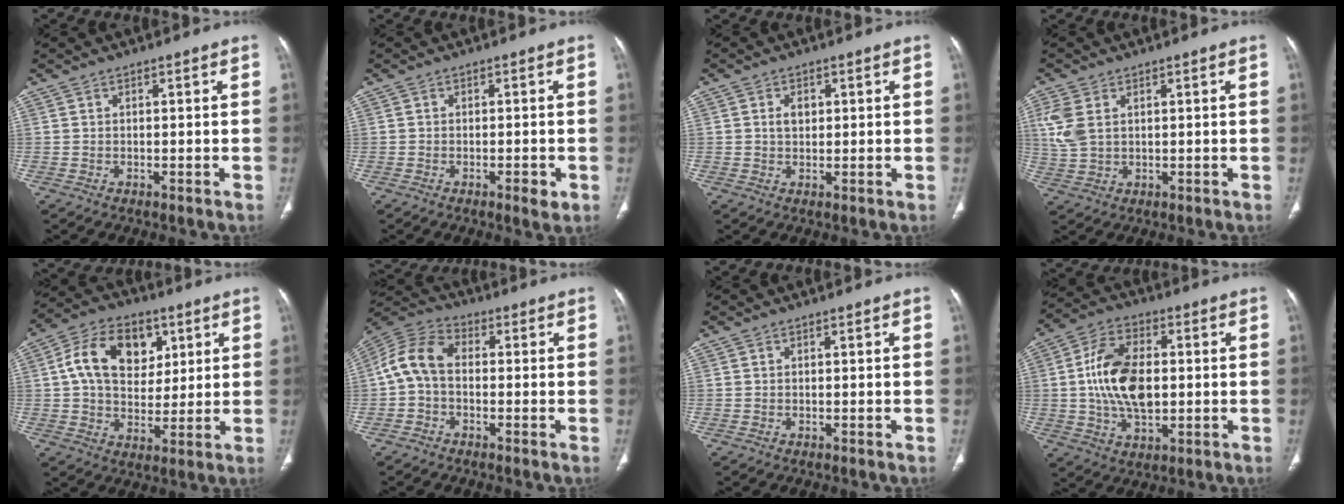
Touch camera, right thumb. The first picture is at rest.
{"total": 2.4, "force": [-1.0, 0.9, 2.0], "torque": [-0.025, -0.001, -0.016]}
{"total": 2.6, "force": [0.6, 1.9, 1.6], "torque": [-0.020, 0.002, 0.011]}
{"total": 5.9, "force": [1.9, 3.7, 4.2], "torque": [-0.105, 0.001, 0.044]}
{"total": 15.0, "force": [4.7, 10.4, 9.7], "torque": [-0.131, -0.001, 0.078]}
{"total": 8.6, "force": [-0.5, 5.8, 6.3], "torque": [-0.120, 0.026, -0.025]}
{"total": 0.0}
{"total": 14.1, "force": [0.5, 8.3, 11.4], "torque": [-0.202, 0.010, 0.010]}